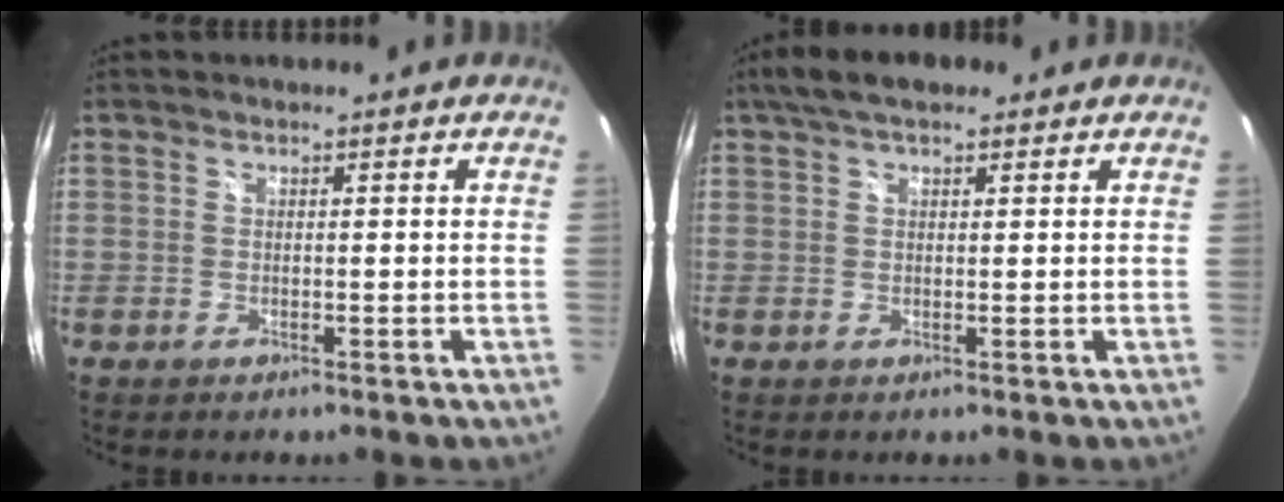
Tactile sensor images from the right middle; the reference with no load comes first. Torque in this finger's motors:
{"motor_torque": [0.59, -0.29, 0.41, 0.06]}